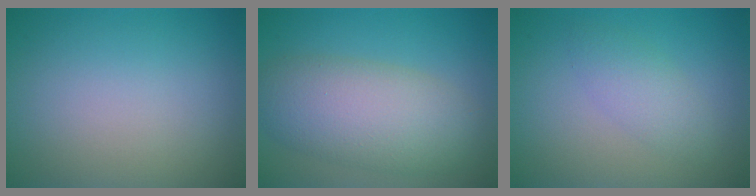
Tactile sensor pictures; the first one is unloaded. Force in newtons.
{"total": 7.3, "press": 7.3, "slide": 0.2}
{"total": 2.2, "press": 2.2, "slide": 0.1}